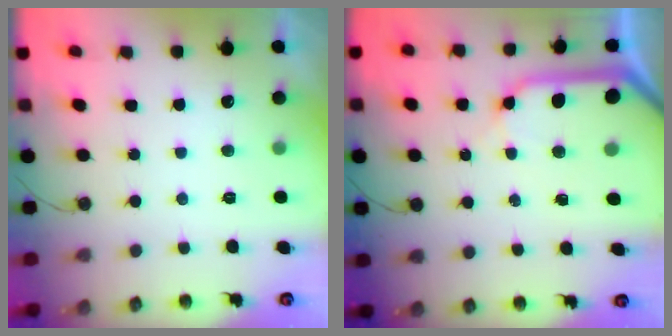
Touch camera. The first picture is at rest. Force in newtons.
{"total": 12.1, "press": 12.0, "slide": 1.4}